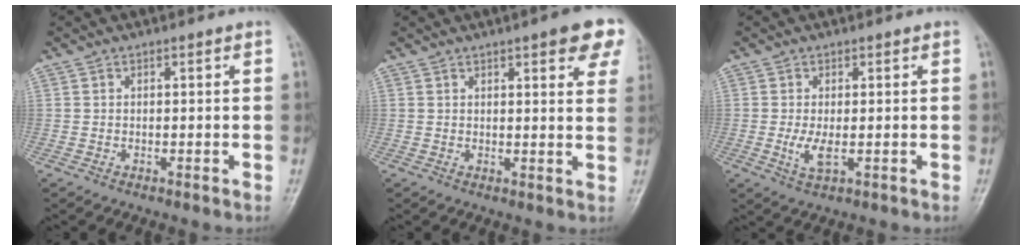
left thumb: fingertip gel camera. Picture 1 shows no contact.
{"total": 9.5, "force": [5.3, 2.6, 7.4], "torque": [-0.059, -0.013, 0.058]}
{"total": 3.3, "force": [-0.2, 1.3, 3.0], "torque": [-0.066, -0.010, -0.001]}